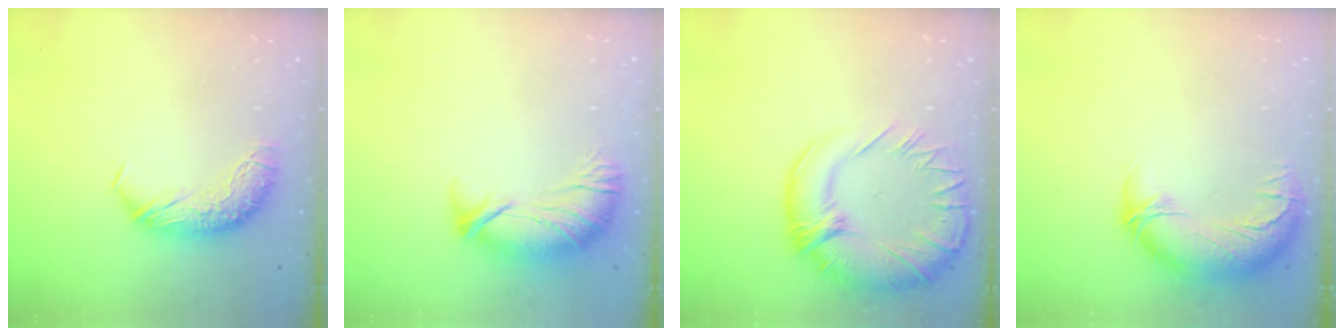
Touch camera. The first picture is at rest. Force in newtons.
{"total": 3.5, "press": 2.5, "slide": 2.4}
{"total": 12.7, "press": 11.4, "slide": 5.6}
{"total": 3.0, "press": 0.9, "slide": 2.8}